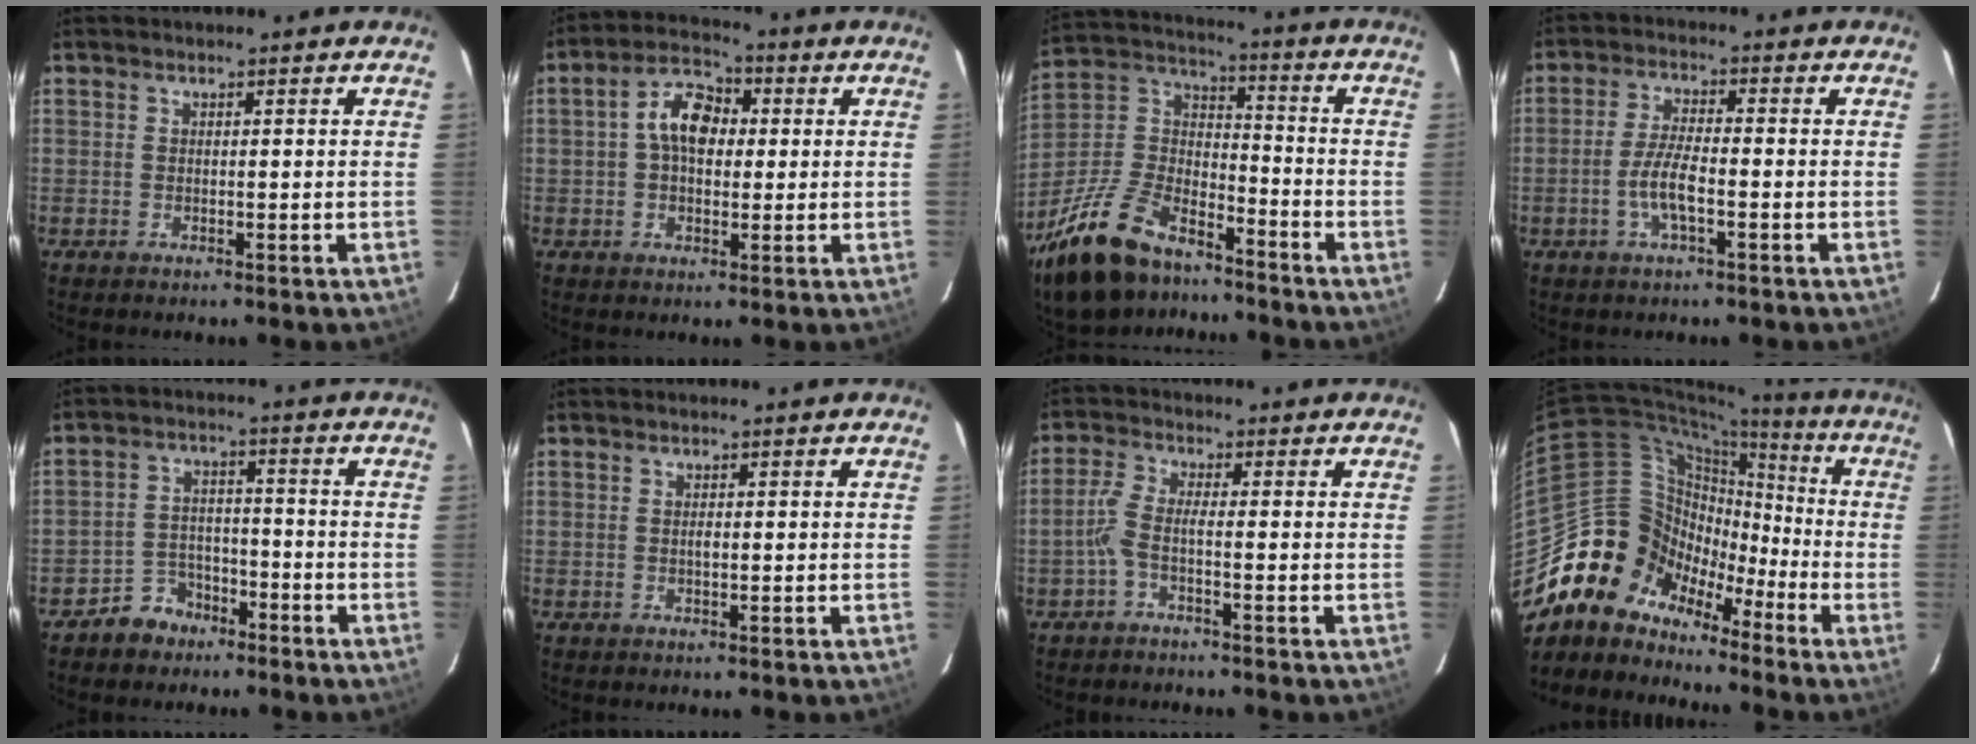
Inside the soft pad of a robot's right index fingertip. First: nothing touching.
{"total": 8.1, "force": [0.9, 5.2, 6.1], "torque": [-0.111, 0.026, 0.014]}
{"total": 22.8, "force": [-15.7, 10.7, 12.7], "torque": [-0.273, 0.001, -0.274]}
{"total": 5.9, "force": [-2.2, 1.3, 5.3], "torque": [-0.110, 0.000, -0.043]}
{"total": 6.2, "force": [-4.5, 4.1, 0.7], "torque": [-0.028, 0.023, -0.072]}
{"total": 0.8, "force": [0.0, 0.4, 0.7], "torque": [-0.012, 0.001, -0.001]}
{"total": 3.2, "force": [-1.5, 0.3, 2.8], "torque": [-0.071, 0.006, -0.033]}
{"total": 14.8, "force": [-10.5, 10.2, 2.6], "torque": [-0.050, 0.064, -0.193]}